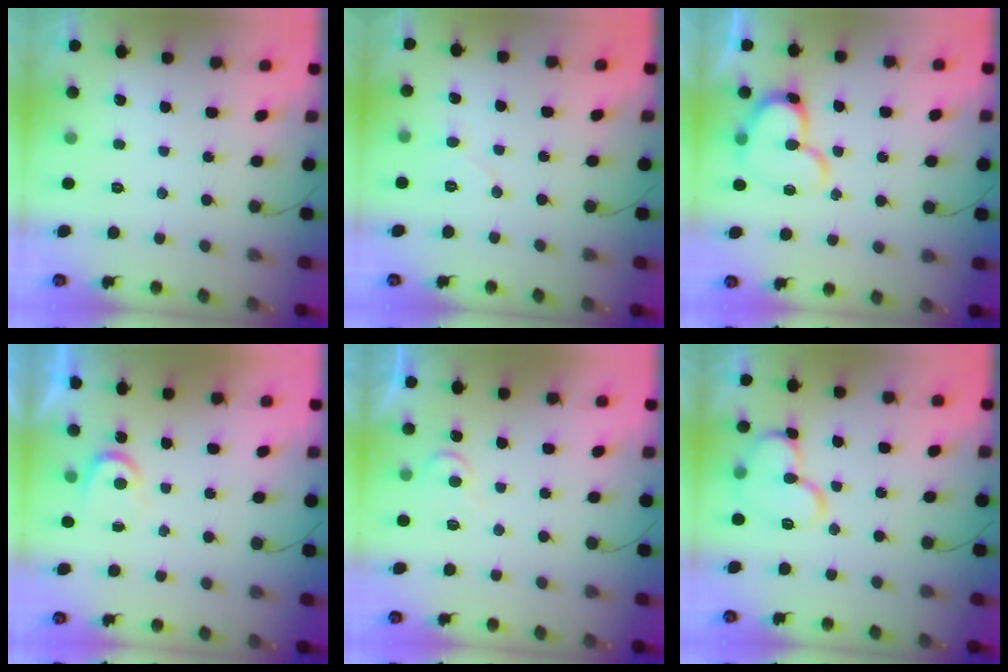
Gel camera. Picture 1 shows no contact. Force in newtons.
{"total": 5.8, "press": 5.8, "slide": 0.5}
{"total": 14.0, "press": 13.9, "slide": 1.2}
{"total": 4.2, "press": 4.2, "slide": 0.3}
{"total": 5.3, "press": 5.3, "slide": 0.4}
{"total": 11.9, "press": 11.8, "slide": 1.4}